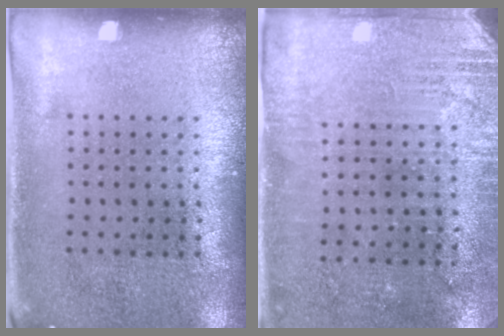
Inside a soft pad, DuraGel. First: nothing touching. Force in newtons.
{"total": 2.8, "press": 2.7, "slide": 0.8}